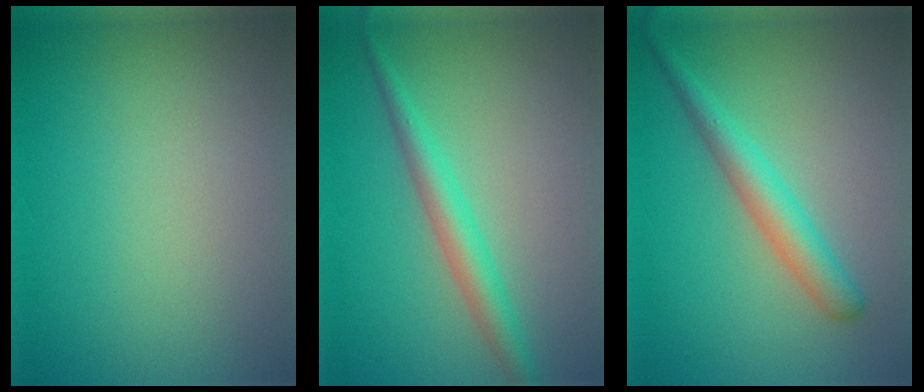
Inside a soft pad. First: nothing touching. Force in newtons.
{"total": 3.0, "press": 3.0, "slide": 0.0}
{"total": 3.4, "press": 3.4, "slide": 0.1}